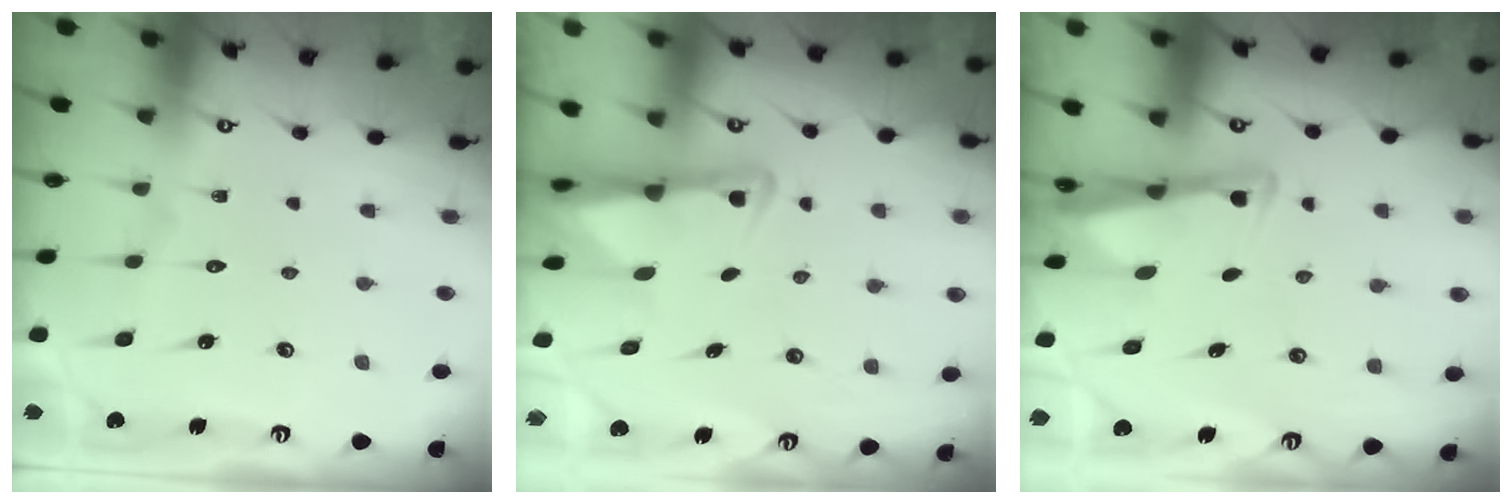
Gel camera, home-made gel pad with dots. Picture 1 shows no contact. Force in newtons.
{"total": 3.6, "press": 3.5, "slide": 0.7}
{"total": 2.9, "press": 2.8, "slide": 0.7}